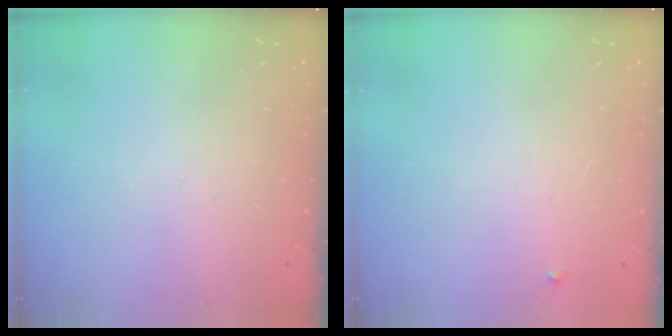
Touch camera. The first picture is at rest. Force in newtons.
{"total": 2.1, "press": 2.1, "slide": 0.1}